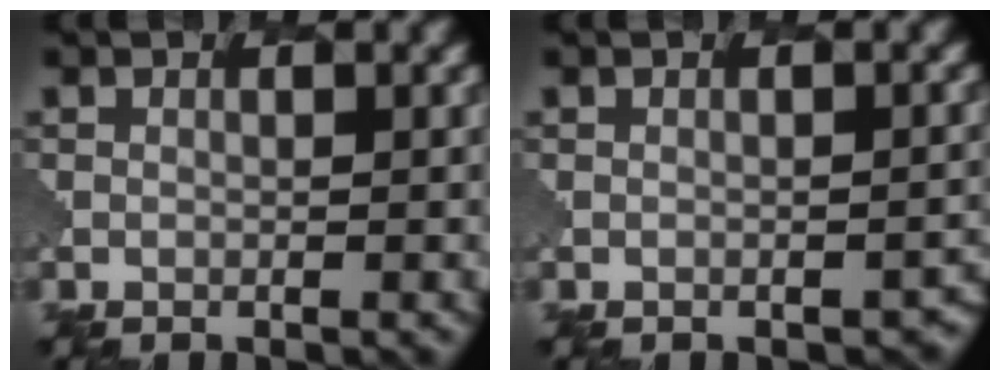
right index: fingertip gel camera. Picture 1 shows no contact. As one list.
[{"total": 1.8, "force": [-1.5, 0.8, 0.6], "torque": [-0.001, -0.003, -0.011]}]